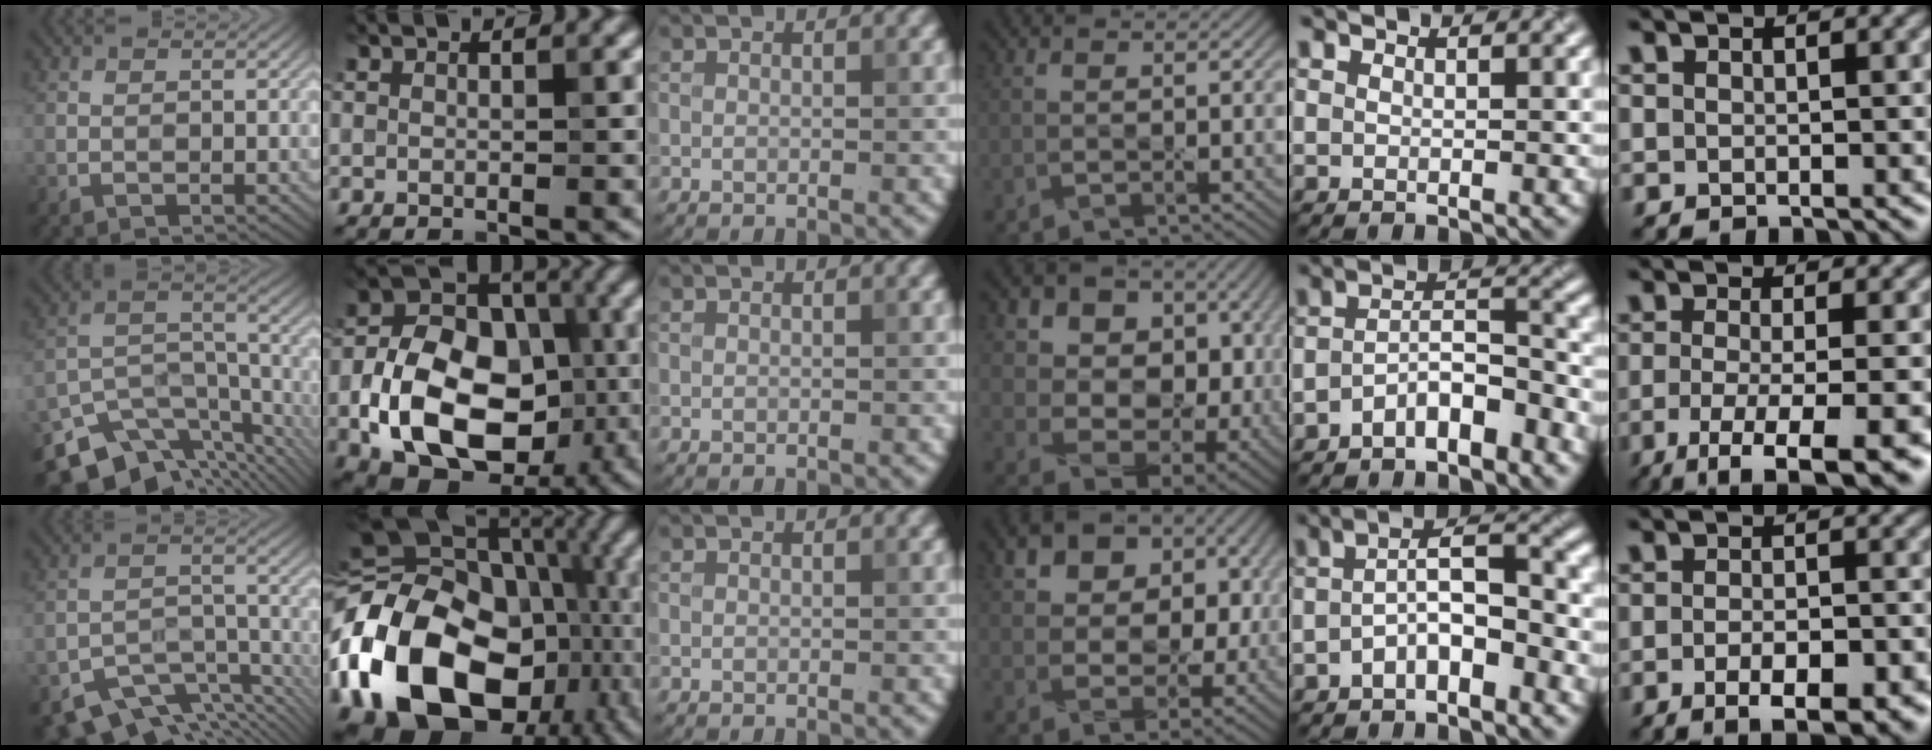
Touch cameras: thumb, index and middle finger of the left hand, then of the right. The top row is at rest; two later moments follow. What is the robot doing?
{"motion": "wipe", "object": "bowl"}